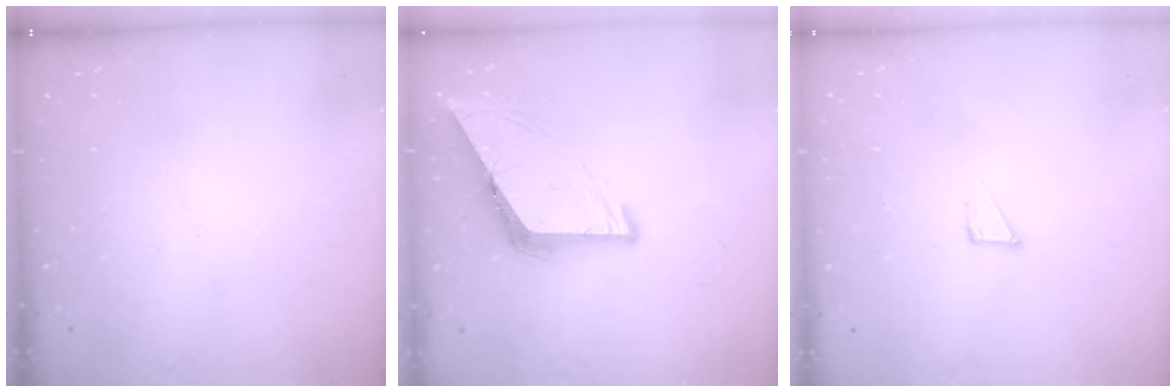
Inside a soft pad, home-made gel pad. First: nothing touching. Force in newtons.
{"total": 7.8, "press": 7.8, "slide": 0.6}
{"total": 2.3, "press": 2.3, "slide": 0.1}